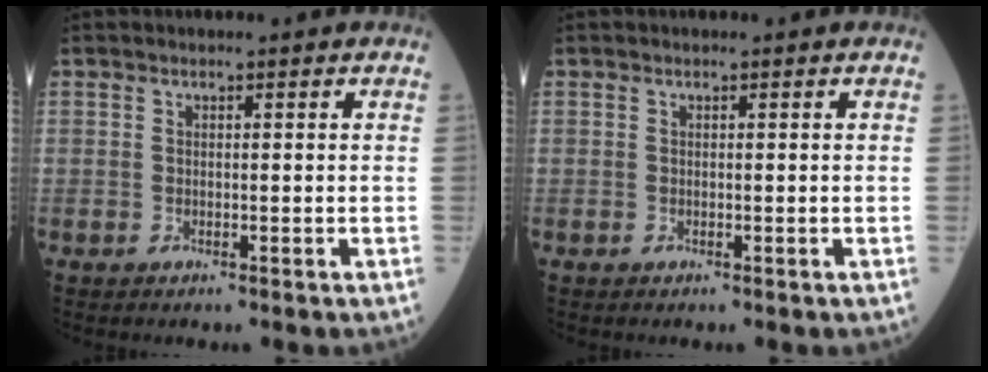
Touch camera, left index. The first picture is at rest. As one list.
[{"total": 0.0}]